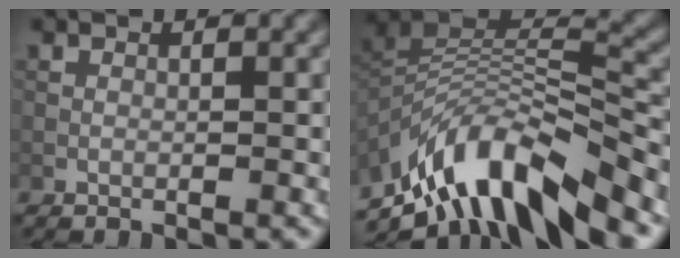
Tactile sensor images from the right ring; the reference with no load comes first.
{"total": 11.2, "force": [-7.1, 4.2, 7.5], "torque": [-0.147, 0.013, -0.128]}